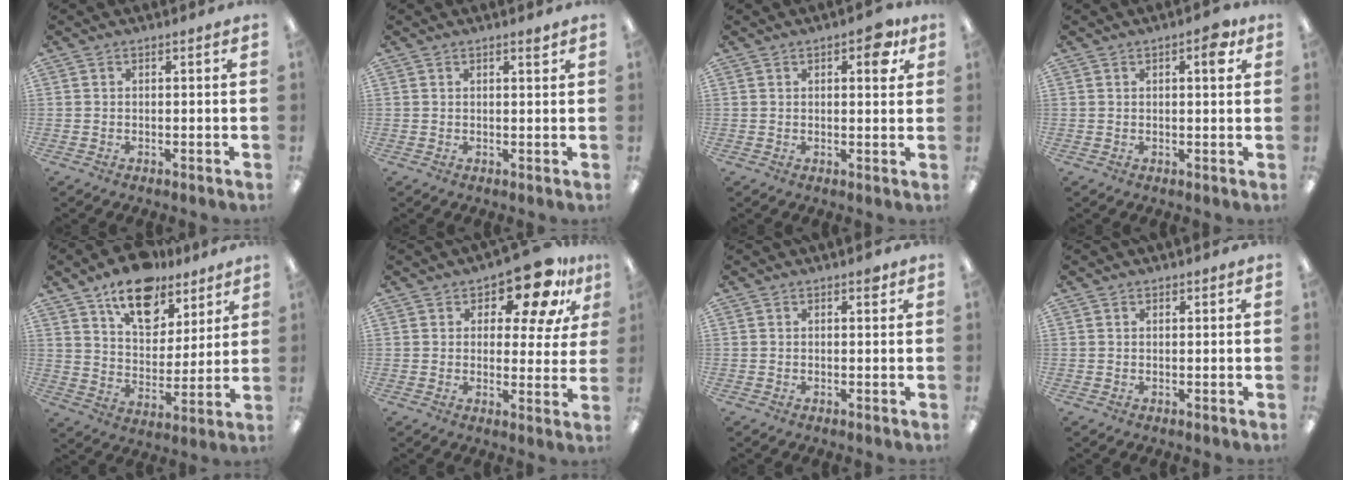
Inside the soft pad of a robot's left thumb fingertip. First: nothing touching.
{"total": 1.4, "force": [1.1, 0.1, 0.8], "torque": [-0.010, -0.005, 0.017]}
{"total": 5.9, "force": [2.7, 2.8, 4.4], "torque": [-0.046, -0.009, 0.036]}
{"total": 4.2, "force": [1.9, 1.5, 3.4], "torque": [-0.039, -0.005, 0.024]}
{"total": 15.4, "force": [10.9, 8.5, 6.8], "torque": [-0.099, -0.066, 0.194]}
{"total": 13.0, "force": [8.7, 5.9, 7.7], "torque": [-0.112, -0.045, 0.149]}
{"total": 1.4, "force": [0.8, 0.6, 0.9], "torque": [-0.003, -0.004, 0.010]}
{"total": 0.5, "force": [0.4, 0.3, -0.1], "torque": [0.002, -0.001, 0.008]}